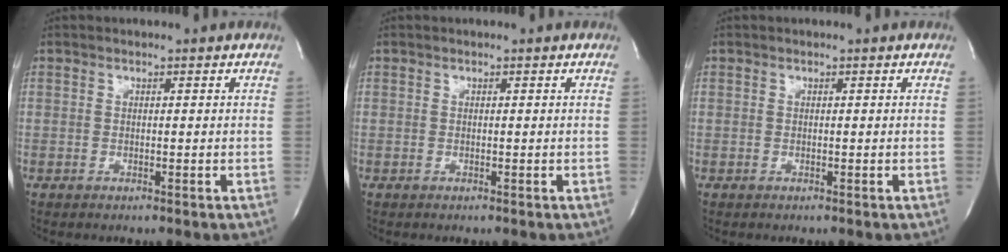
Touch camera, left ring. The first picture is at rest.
{"total": 0.0}
{"total": 0.0}